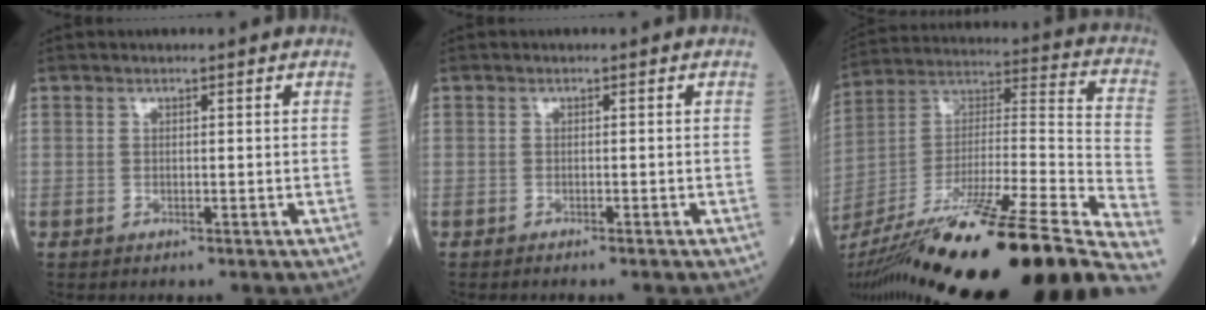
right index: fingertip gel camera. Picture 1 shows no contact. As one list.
[{"total": 1.3, "force": [-1.1, -0.2, 0.7], "torque": [-0.009, 0.002, -0.010]}, {"total": 37.1, "force": [-28.1, 0.6, 24.2], "torque": [-0.317, -0.050, -0.439]}]